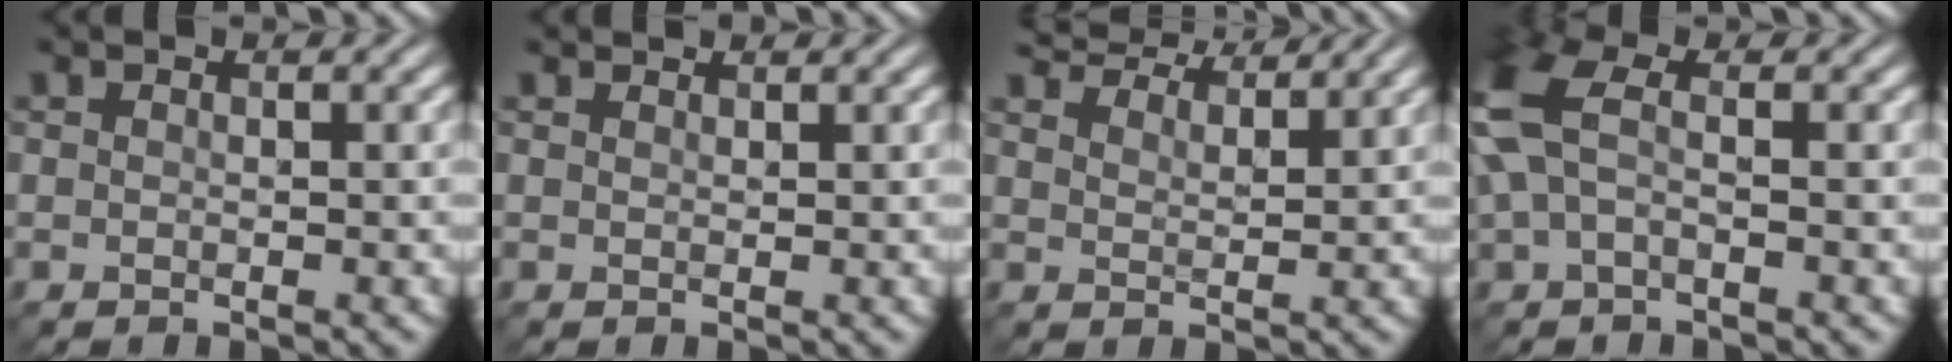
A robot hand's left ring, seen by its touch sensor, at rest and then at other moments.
{"total": 1.2, "force": [1.2, 0.1, 0.2], "torque": [-0.006, -0.003, 0.013]}
{"total": 7.9, "force": [7.3, 1.6, 2.7], "torque": [-0.055, 0.006, 0.105]}
{"total": 5.1, "force": [1.0, 2.7, 4.2], "torque": [-0.114, 0.012, 0.009]}